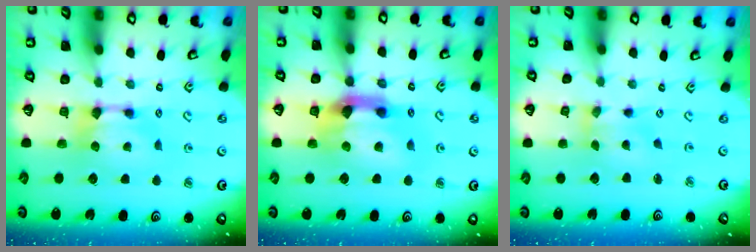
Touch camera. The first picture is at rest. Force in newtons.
{"total": 5.3, "press": 5.0, "slide": 1.8}
{"total": 1.0, "press": 0.2, "slide": 0.9}